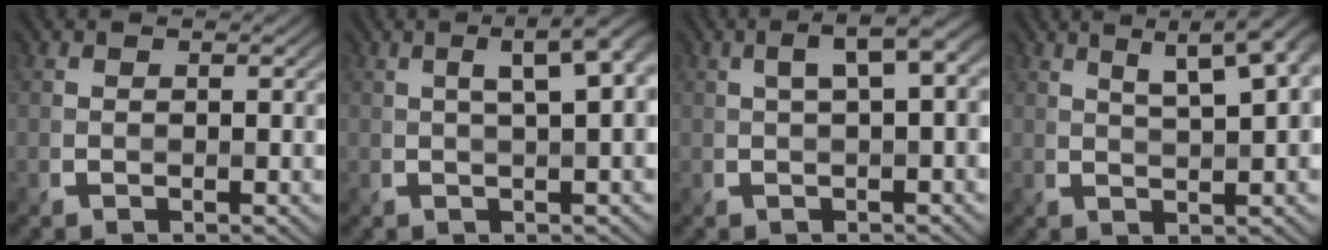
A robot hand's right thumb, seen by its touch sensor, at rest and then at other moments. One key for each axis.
{"total": 6.5, "fx": 1.6, "fy": 1.7, "fz": 6.1, "tx": -0.068, "ty": 0.028, "tz": 0.016}
{"total": 4.4, "fx": 1.0, "fy": 1.0, "fz": 4.1, "tx": -0.068, "ty": 0.019, "tz": 0.016}
{"total": 9.0, "fx": 4.6, "fy": 2.4, "fz": 7.4, "tx": -0.086, "ty": 0.034, "tz": 0.053}